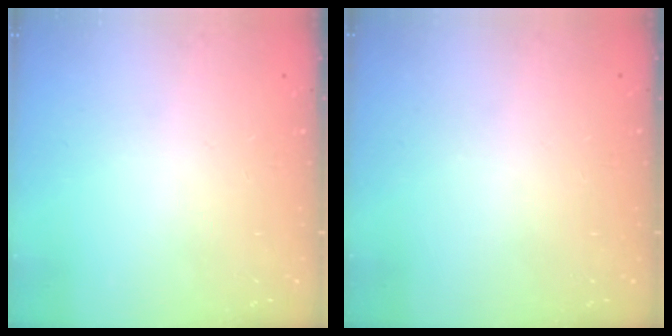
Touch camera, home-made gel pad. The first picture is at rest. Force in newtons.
{"total": 0.0}